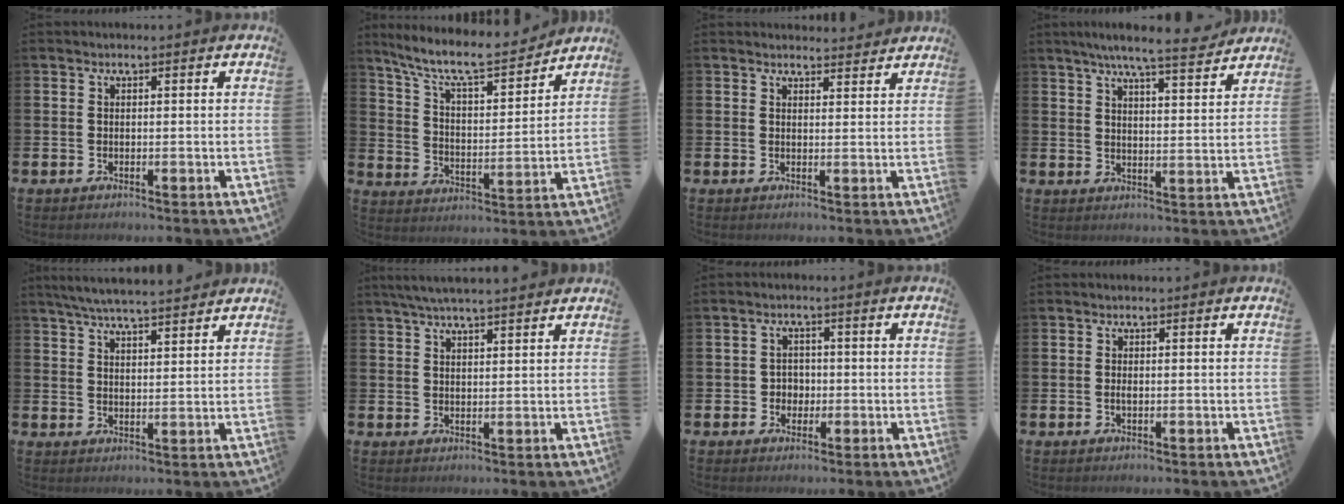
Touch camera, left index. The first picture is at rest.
{"total": 9.7, "force": [8.7, 1.8, 3.8], "torque": [-0.107, -0.056, 0.148]}
{"total": 2.5, "force": [2.4, 0.4, -0.1], "torque": [0.004, -0.014, 0.043]}
{"total": 7.1, "force": [6.5, 0.3, 2.8], "torque": [-0.063, -0.031, 0.113]}
{"total": 5.7, "force": [5.5, 0.2, 1.6], "torque": [-0.055, -0.018, 0.102]}
{"total": 4.4, "force": [4.1, 0.4, 1.7], "torque": [-0.044, -0.007, 0.075]}
{"total": 2.2, "force": [-0.2, 2.1, 0.6], "torque": [-0.004, 0.001, -0.012]}
{"total": 0.6, "force": [-0.1, 0.2, 0.6], "torque": [-0.004, -0.004, -0.003]}